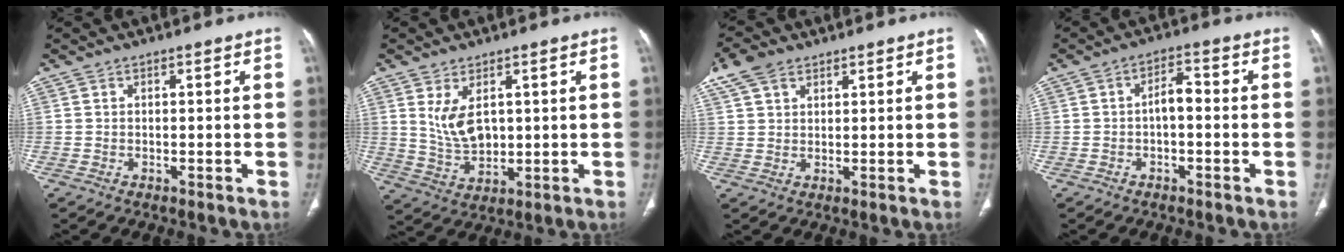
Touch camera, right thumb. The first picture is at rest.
{"total": 7.2, "force": [2.2, 4.2, 5.4], "torque": [-0.092, -0.017, 0.056]}
{"total": 6.1, "force": [3.9, 3.6, 3.1], "torque": [-0.059, 0.007, 0.083]}
{"total": 3.7, "force": [-0.7, 1.8, 3.2], "torque": [-0.044, 0.020, -0.016]}